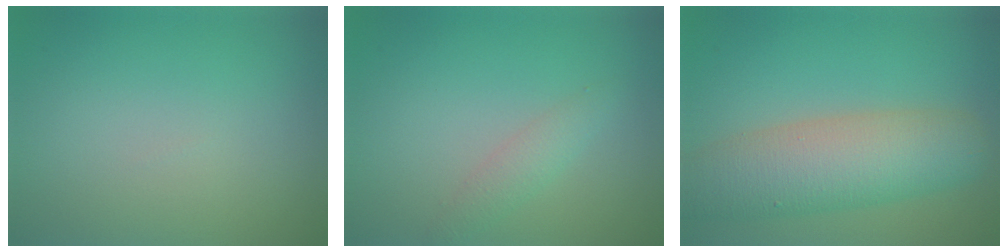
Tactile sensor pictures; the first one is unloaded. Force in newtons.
{"total": 1.5, "press": 1.5, "slide": 0.0}
{"total": 7.8, "press": 7.8, "slide": 0.5}